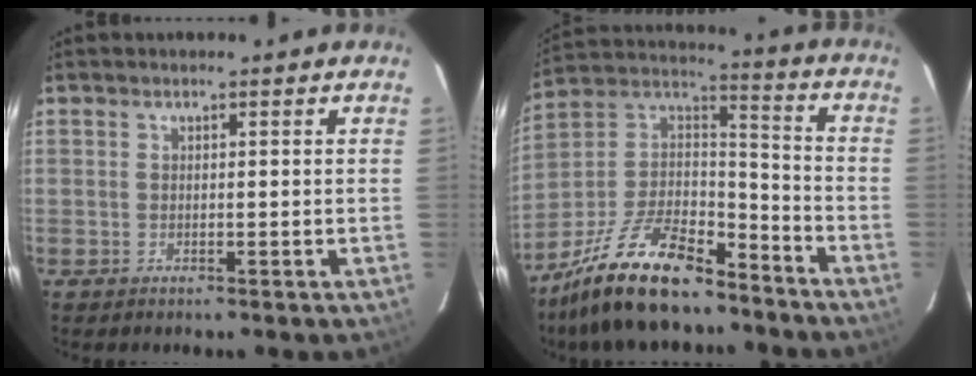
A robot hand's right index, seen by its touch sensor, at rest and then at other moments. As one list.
[{"total": 21.7, "force": [-15.7, 7.9, 12.7], "torque": [-0.256, 0.002, -0.268]}]